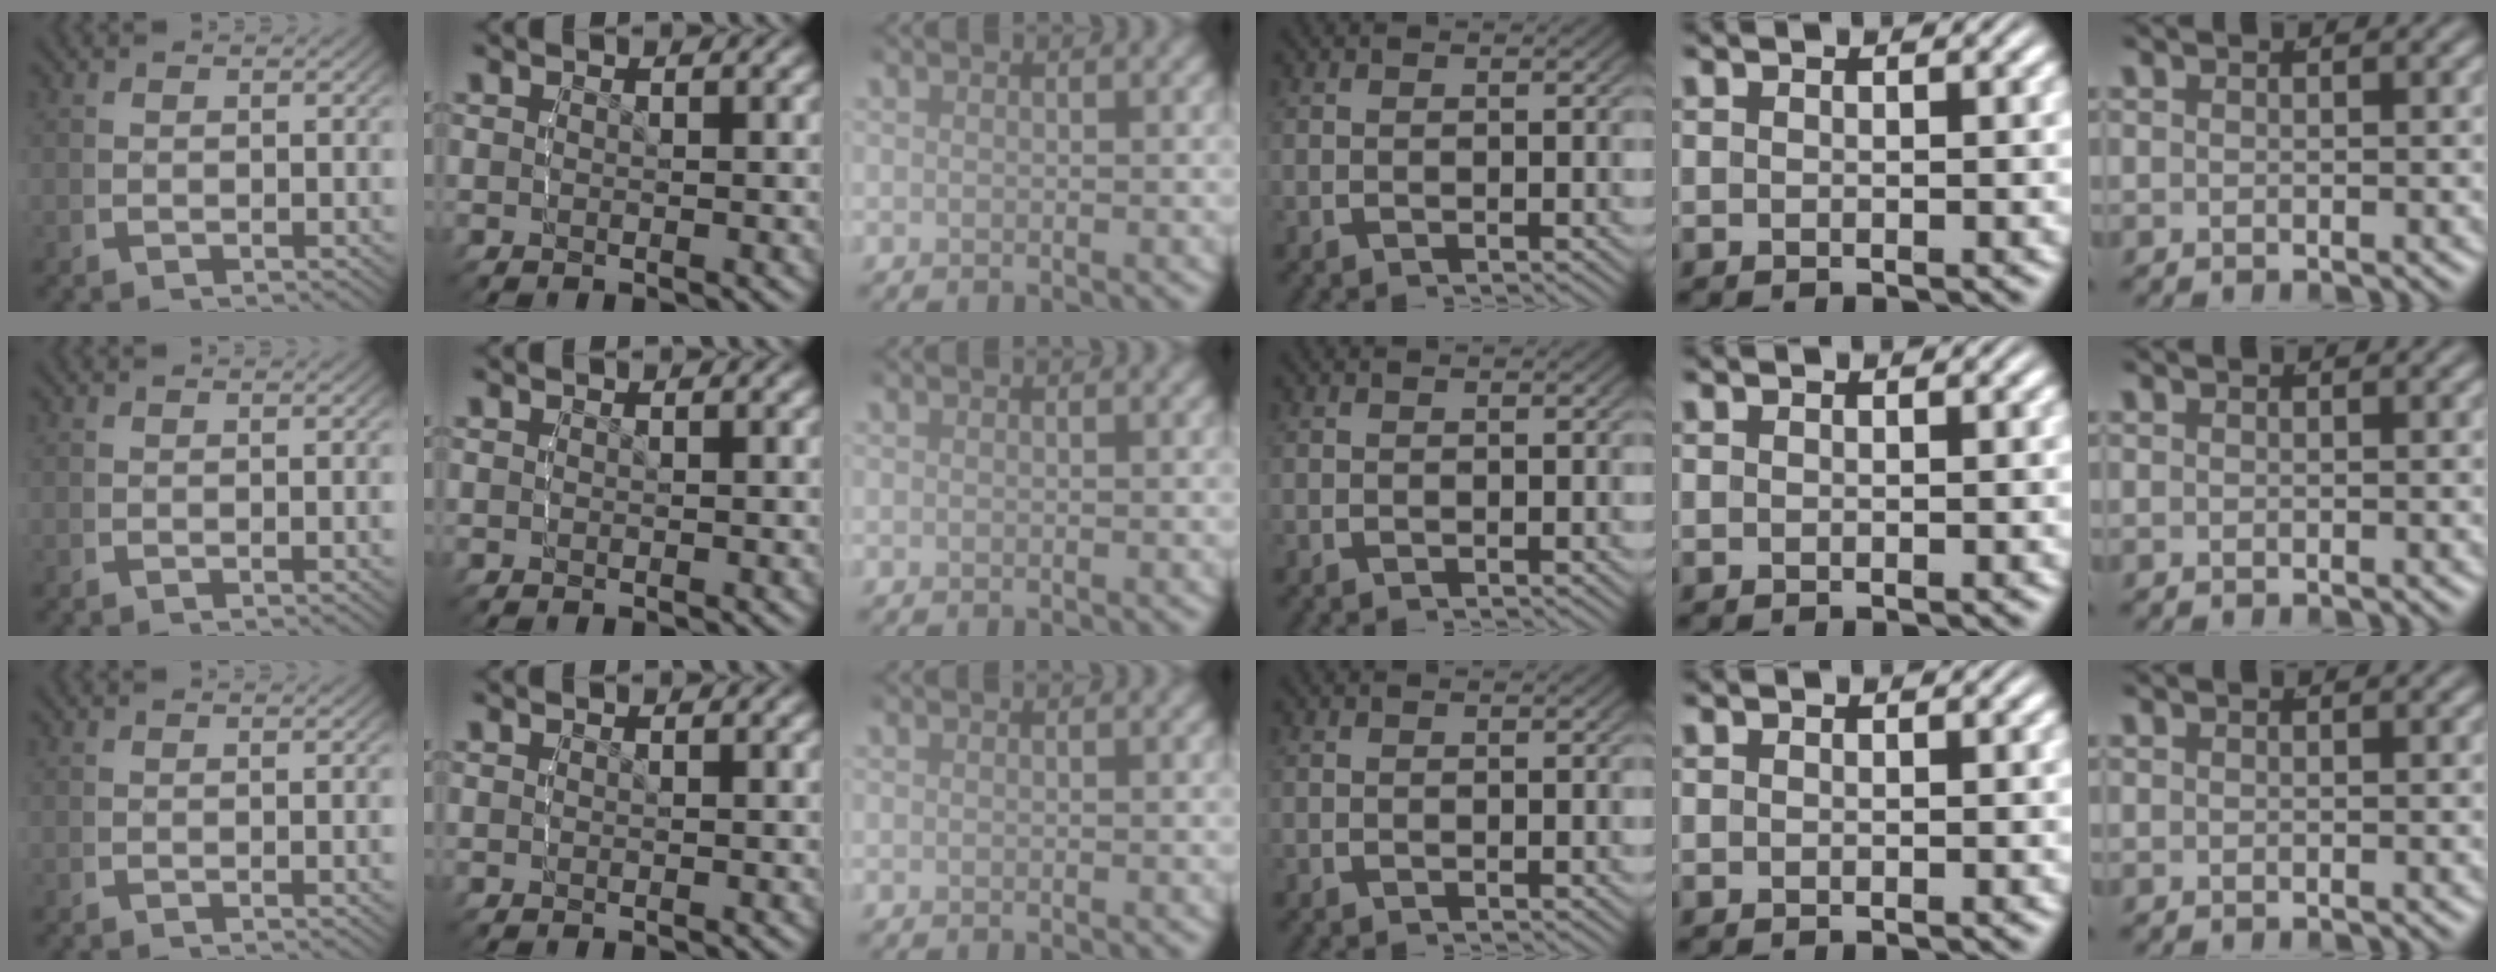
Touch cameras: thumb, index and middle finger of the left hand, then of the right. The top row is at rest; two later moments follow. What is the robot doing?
{"motion": "lift_and_place", "object": "bottle"}